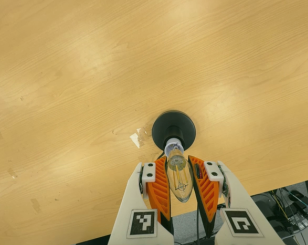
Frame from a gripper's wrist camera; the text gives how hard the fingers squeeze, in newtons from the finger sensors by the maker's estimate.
{"total": 22.3, "left": 24.4, "right": 20.3}